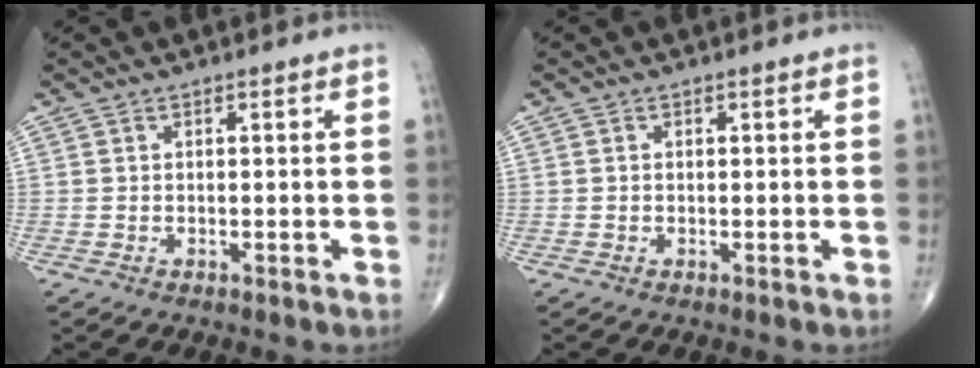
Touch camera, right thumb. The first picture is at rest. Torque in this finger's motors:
{"motor_torque": [-0.08, -0.08, 0.06, 0.16, 0.02]}